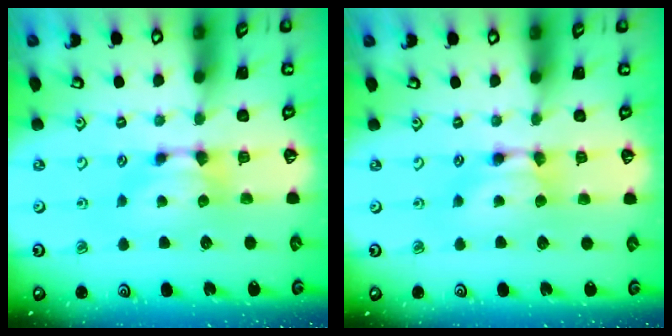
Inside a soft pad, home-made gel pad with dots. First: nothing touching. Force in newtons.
{"total": 1.6, "press": 1.6, "slide": 0.1}